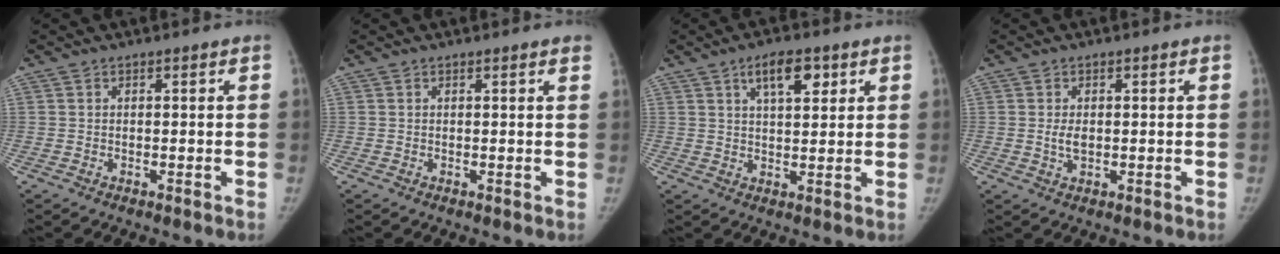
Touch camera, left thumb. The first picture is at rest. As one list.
[{"total": 1.4, "force": [1.1, 0.1, 0.8], "torque": [-0.007, 0.000, 0.006]}, {"total": 6.9, "force": [3.4, 3.0, 5.3], "torque": [-0.067, -0.010, 0.053]}, {"total": 2.3, "force": [0.0, 1.4, 1.9], "torque": [-0.034, -0.004, 0.001]}]